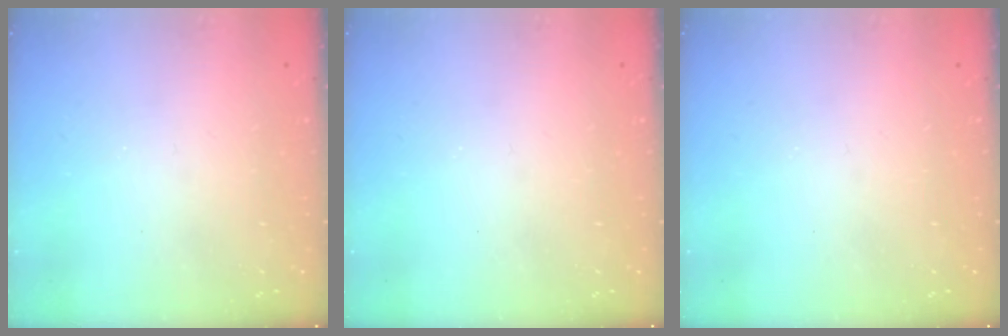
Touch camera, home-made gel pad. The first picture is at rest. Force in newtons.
{"total": 0.0}
{"total": 0.0}